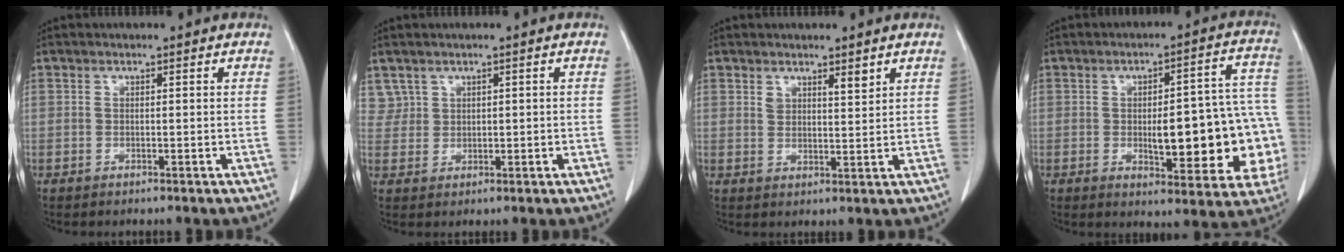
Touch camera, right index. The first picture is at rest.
{"total": 2.3, "force": [1.1, 1.9, 0.6], "torque": [-0.012, 0.012, 0.030]}
{"total": 3.3, "force": [2.2, 1.2, 2.2], "torque": [-0.038, -0.002, 0.041]}
{"total": 20.0, "force": [-3.1, 6.2, 18.8], "torque": [-0.164, 0.041, -0.017]}